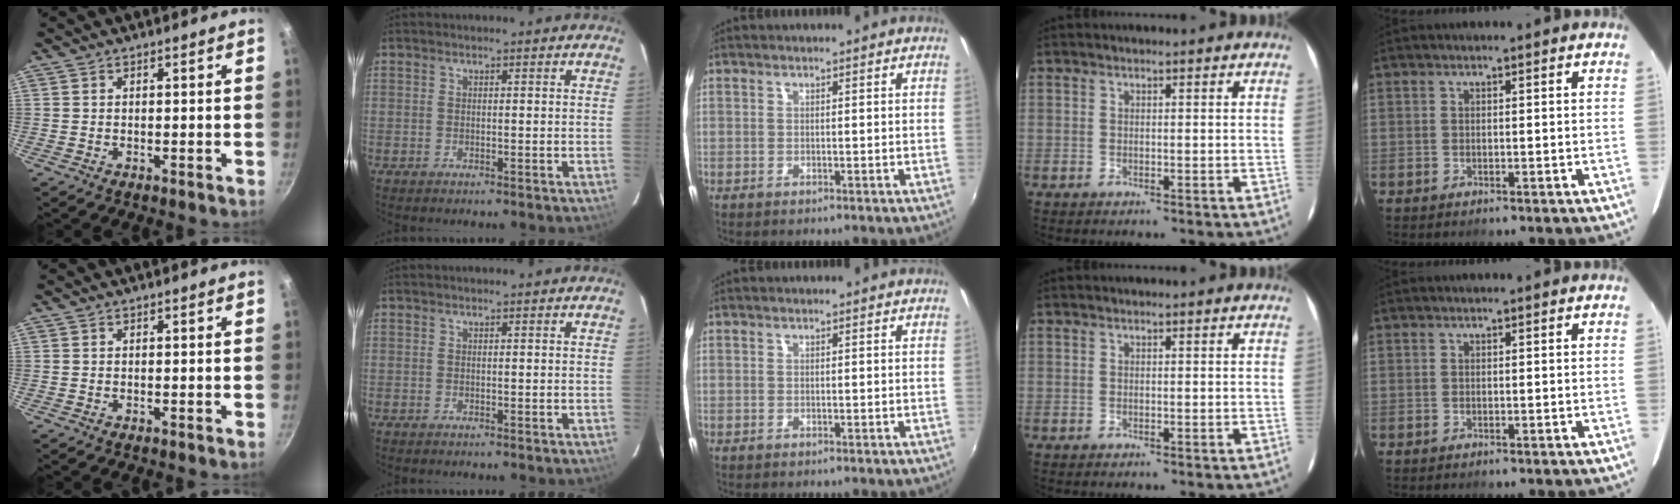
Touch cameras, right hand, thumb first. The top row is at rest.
{}